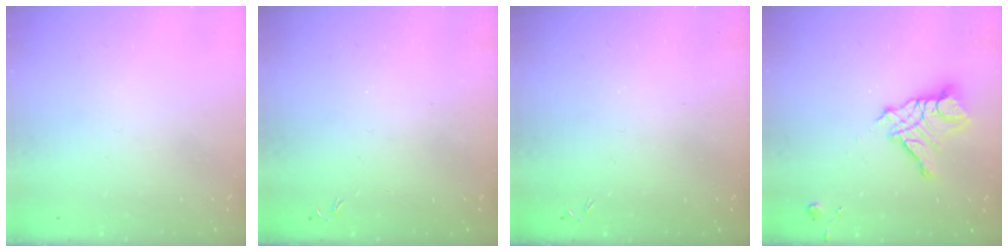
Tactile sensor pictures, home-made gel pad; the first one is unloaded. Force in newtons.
{"total": 0.0}
{"total": 0.0}
{"total": 12.0, "press": 11.9, "slide": 1.2}